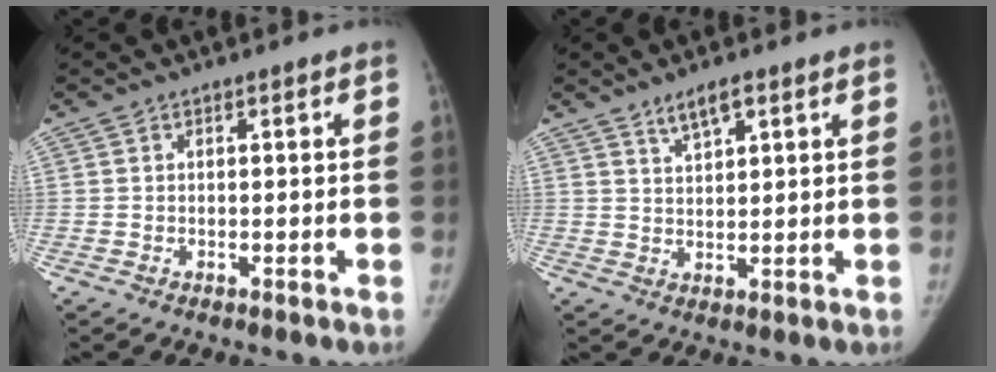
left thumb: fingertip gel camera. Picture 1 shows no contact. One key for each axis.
{"total": 4.0, "fx": 2.7, "fy": 0.9, "fz": 2.8, "tx": -0.048, "ty": -0.014, "tz": 0.050}